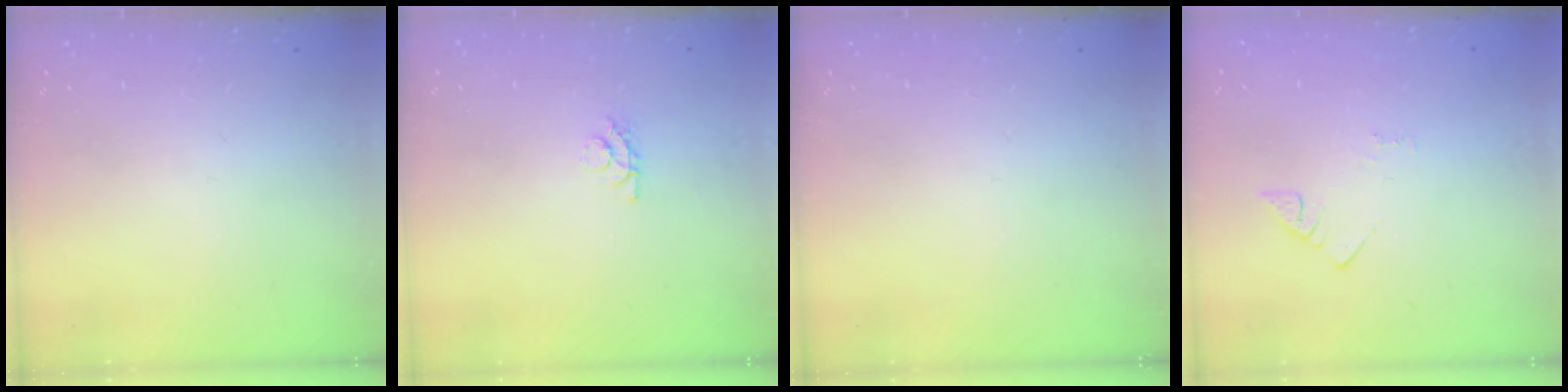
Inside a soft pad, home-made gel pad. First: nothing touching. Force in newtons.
{"total": 3.6, "press": 3.6, "slide": 0.4}
{"total": 0.0}
{"total": 1.5, "press": 1.5, "slide": 0.3}